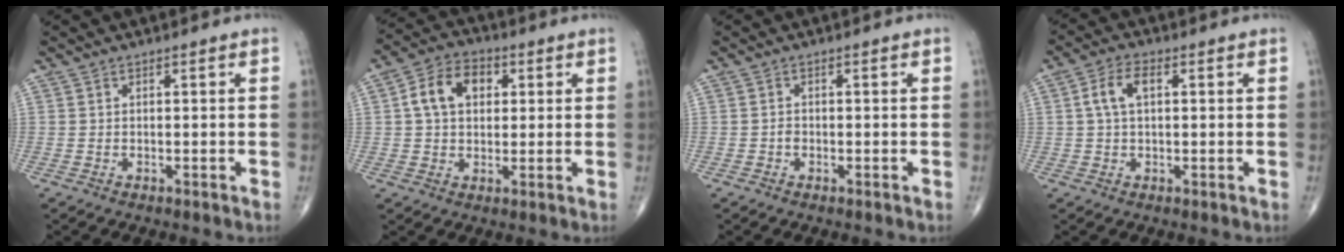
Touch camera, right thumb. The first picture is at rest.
{"total": 9.4, "force": [2.1, 6.7, 6.3], "torque": [-0.095, 0.014, 0.029]}
{"total": 0.5, "force": [-0.3, 0.4, 0.1], "torque": [0.001, 0.002, -0.008]}
{"total": 5.5, "force": [1.3, 2.8, 4.6], "torque": [-0.098, 0.013, 0.023]}